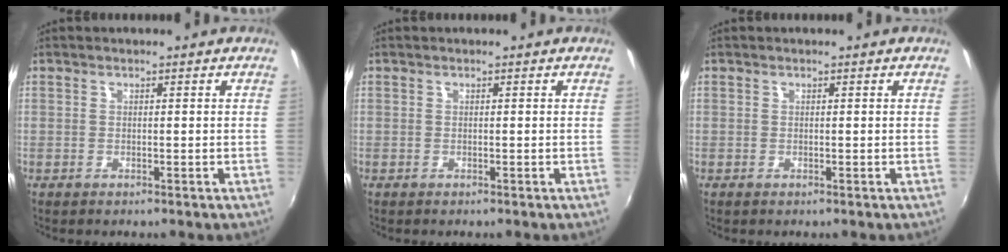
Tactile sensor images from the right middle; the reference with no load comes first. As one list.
[{"total": 0.0}, {"total": 0.0}]